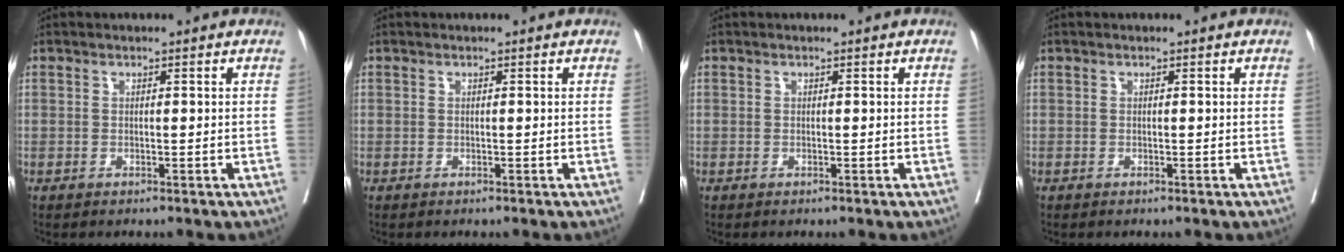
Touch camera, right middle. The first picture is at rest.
{"total": 0.0}
{"total": 0.0}
{"total": 0.0}